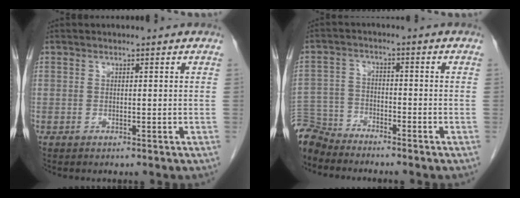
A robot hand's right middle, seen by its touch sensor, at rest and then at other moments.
{"total": 6.4, "force": [-6.3, 1.1, 0.0], "torque": [-0.002, -0.006, -0.125]}